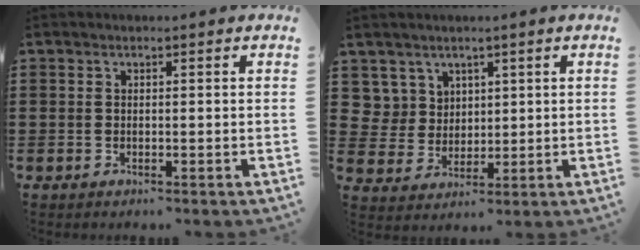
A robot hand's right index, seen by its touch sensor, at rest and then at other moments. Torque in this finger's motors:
{"motor_torque": [0.05, 1.11, 0.00, 0.00]}